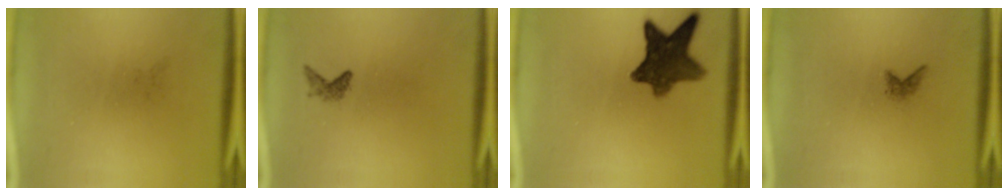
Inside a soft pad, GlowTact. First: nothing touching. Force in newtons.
{"total": 1.1}
{"total": 9.9}
{"total": 0.8}